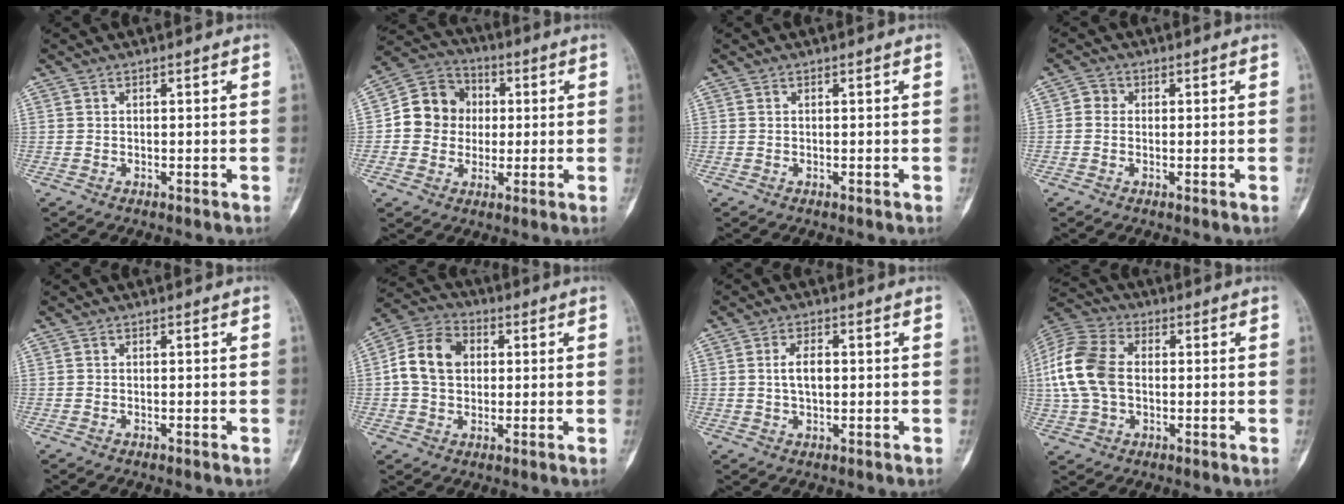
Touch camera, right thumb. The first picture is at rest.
{"total": 11.1, "force": [0.4, 10.1, 4.5], "torque": [-0.040, 0.023, -0.003]}
{"total": 0.0}
{"total": 2.4, "force": [0.1, 2.2, 0.9], "torque": [-0.003, 0.006, -0.004]}
{"total": 0.0}
{"total": 10.6, "force": [1.2, 8.2, 6.6], "torque": [-0.102, 0.021, 0.013]}
{"total": 4.3, "force": [0.3, 2.4, 3.6], "torque": [-0.065, 0.004, 0.006]}
{"total": 14.4, "force": [0.5, 9.8, 10.6], "torque": [-0.218, 0.022, 0.005]}